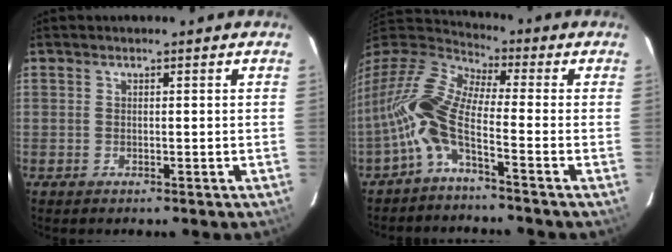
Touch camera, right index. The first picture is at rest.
{"total": 13.1, "force": [-4.3, 4.0, 11.7], "torque": [-0.230, 0.001, -0.096]}